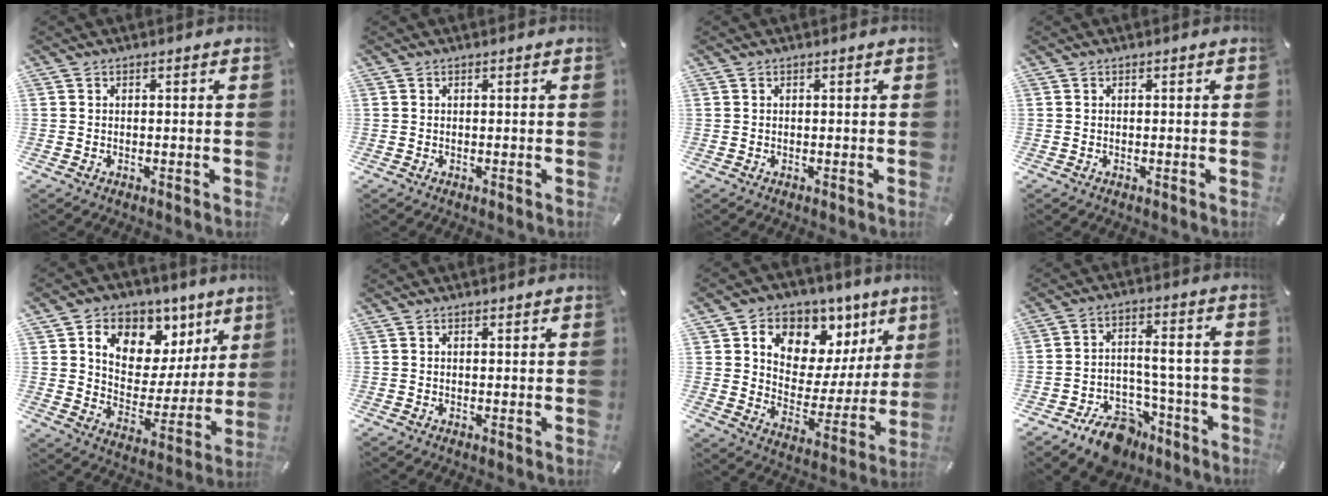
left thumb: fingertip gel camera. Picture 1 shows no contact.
{"total": 0.0}
{"total": 0.0}
{"total": 0.0}
{"total": 11.0, "force": [6.1, 8.3, 3.6], "torque": [-0.046, -0.060, 0.110]}
{"total": 0.0}
{"total": 9.6, "force": [5.8, 7.4, 2.2], "torque": [-0.024, -0.070, 0.103]}
{"total": 11.1, "force": [-7.2, 6.7, 5.0], "torque": [-0.058, 0.060, -0.121]}